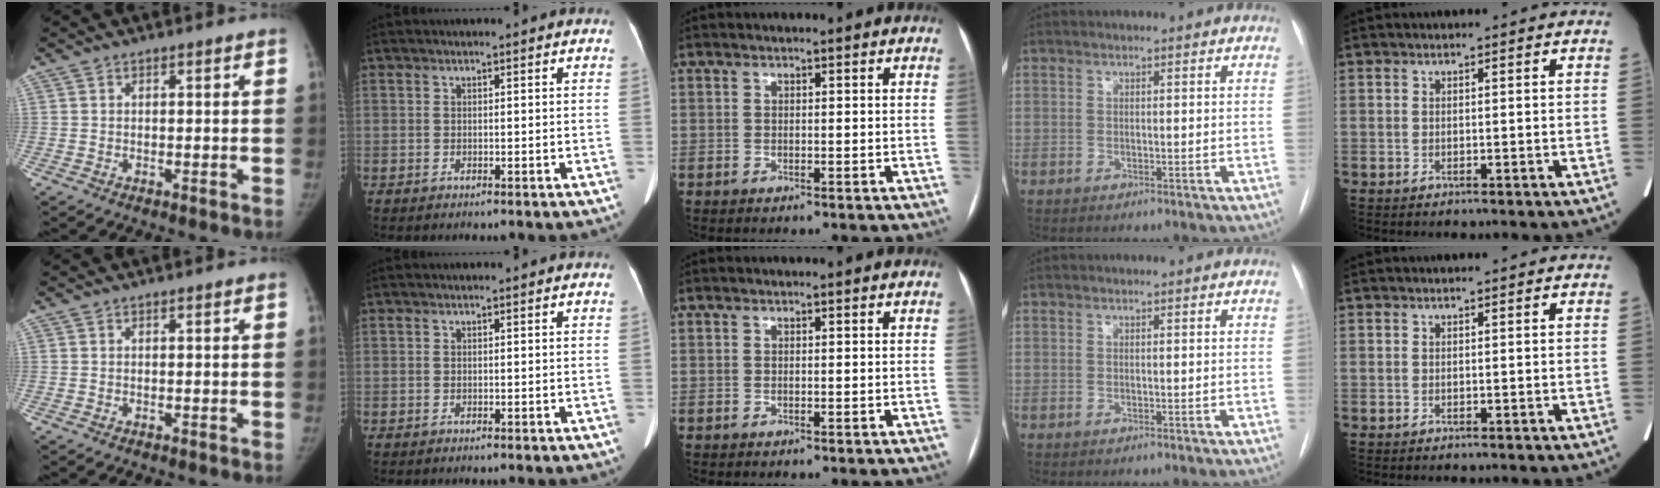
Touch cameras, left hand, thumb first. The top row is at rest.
{}